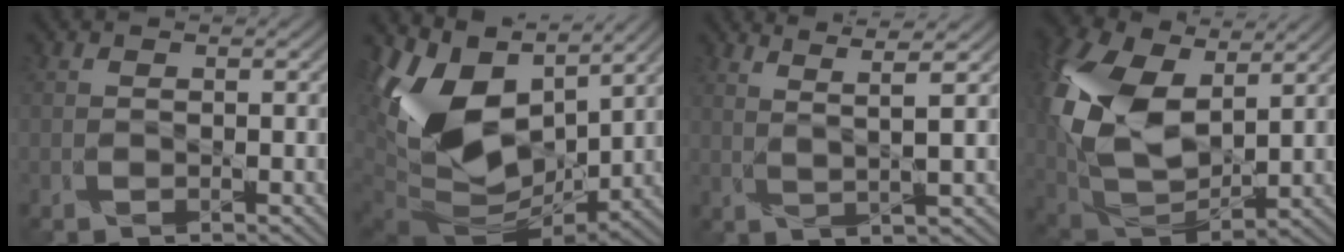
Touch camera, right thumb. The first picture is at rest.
{"total": 14.4, "force": [4.7, 9.2, 10.1], "torque": [-0.240, 0.005, 0.101]}
{"total": 4.4, "force": [3.4, -0.7, 2.6], "torque": [-0.050, 0.004, 0.066]}
{"total": 14.7, "force": [5.5, 8.4, 10.6], "torque": [-0.265, 0.020, 0.109]}